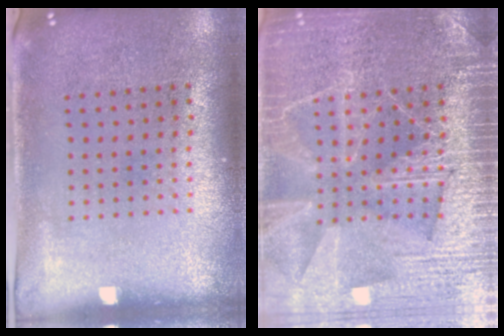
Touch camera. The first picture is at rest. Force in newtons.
{"total": 4.8, "press": 4.7, "slide": 0.6}